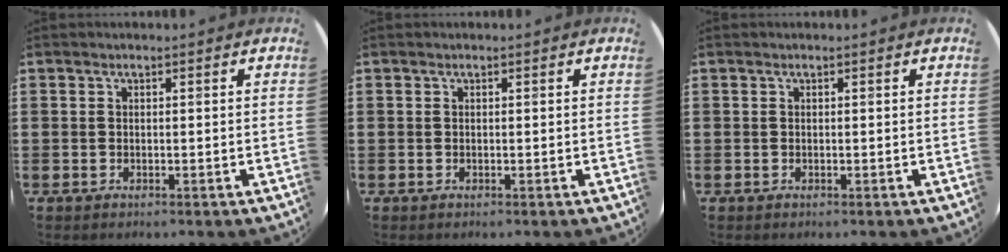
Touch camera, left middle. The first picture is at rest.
{"total": 0.0}
{"total": 0.0}